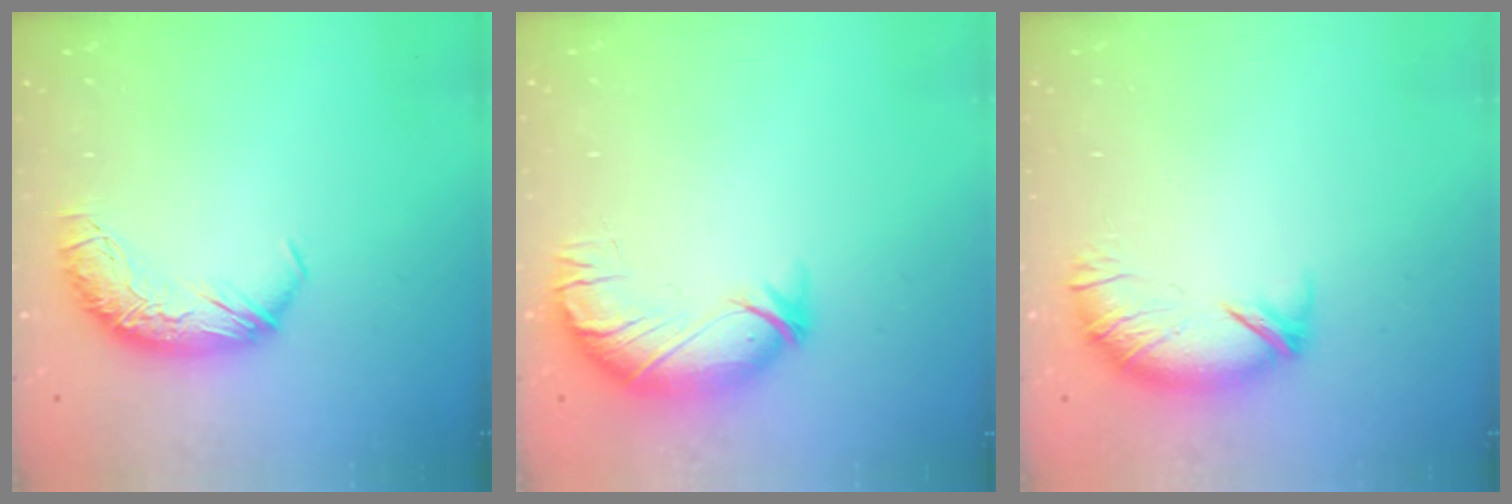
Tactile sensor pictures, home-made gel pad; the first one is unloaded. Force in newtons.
{"total": 3.7, "press": 2.2, "slide": 2.9}
{"total": 4.1, "press": 3.7, "slide": 1.7}